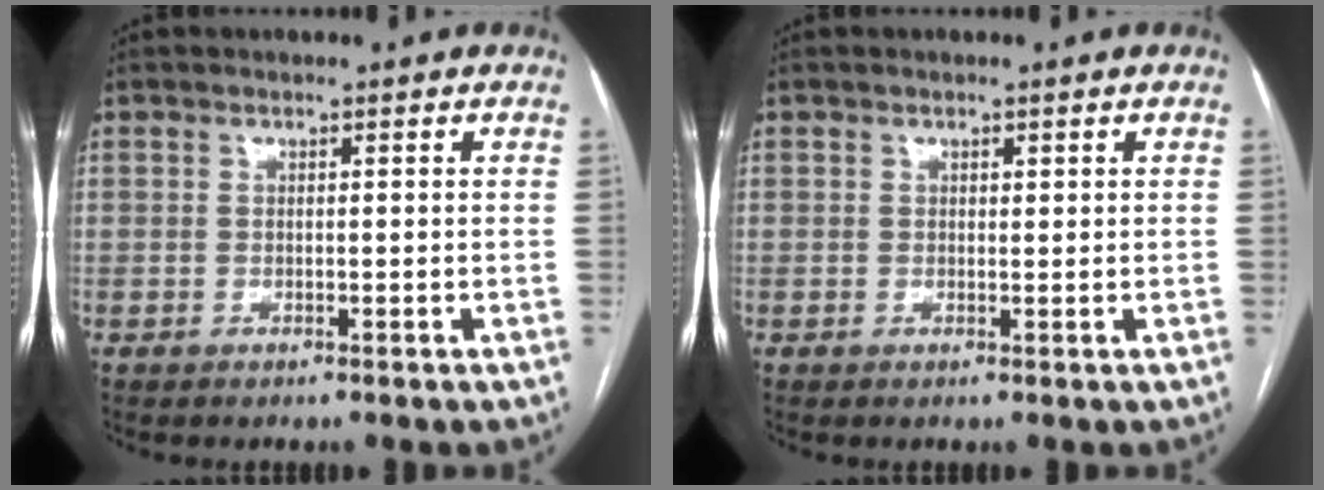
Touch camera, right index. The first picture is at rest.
{"total": 0.6, "force": [0.3, 0.3, 0.4], "torque": [-0.002, -0.001, 0.004]}